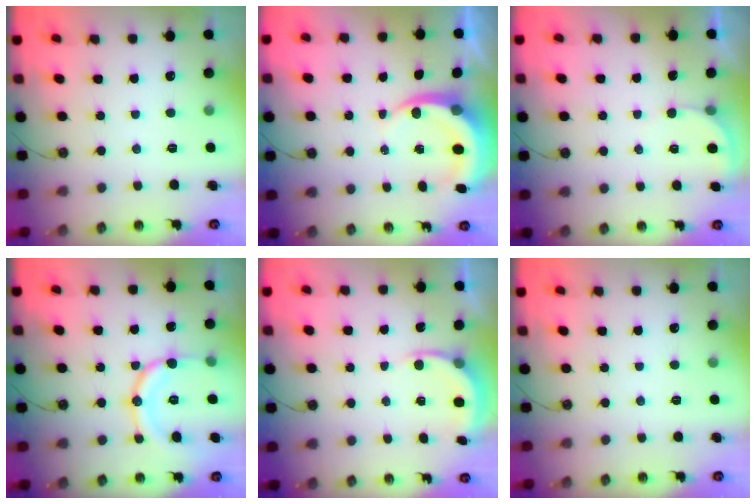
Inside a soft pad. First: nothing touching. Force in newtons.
{"total": 6.5, "press": 6.5, "slide": 0.9}
{"total": 2.9, "press": 2.9, "slide": 0.2}
{"total": 14.3, "press": 14.2, "slide": 1.0}
{"total": 4.8, "press": 4.7, "slide": 0.2}
{"total": 0.0}